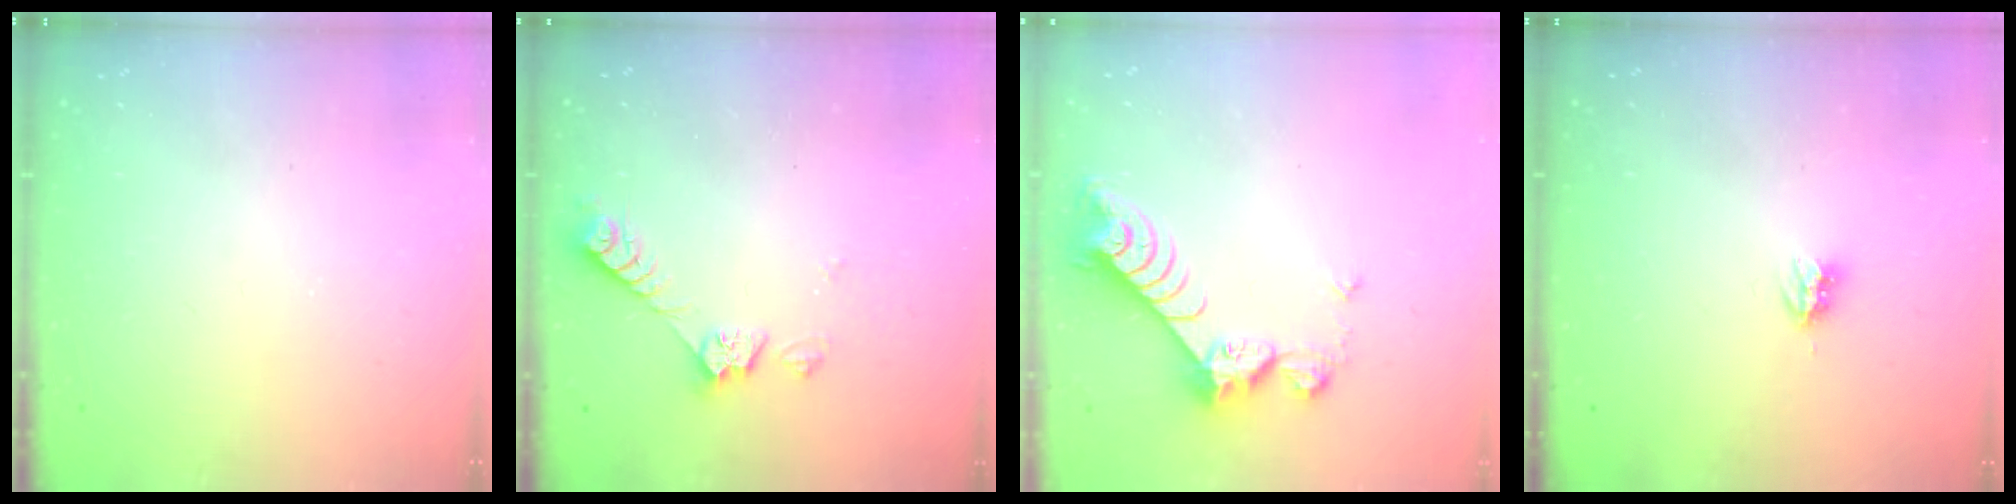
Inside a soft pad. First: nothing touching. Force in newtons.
{"total": 4.9, "press": 4.8, "slide": 0.6}
{"total": 8.6, "press": 8.5, "slide": 0.7}
{"total": 3.6, "press": 3.6, "slide": 0.1}